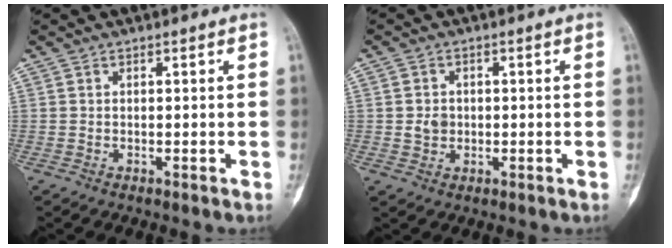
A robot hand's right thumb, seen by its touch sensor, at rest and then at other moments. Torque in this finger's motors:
{"motor_torque": [-0.23, -0.04, -0.34, -0.24, -0.16]}